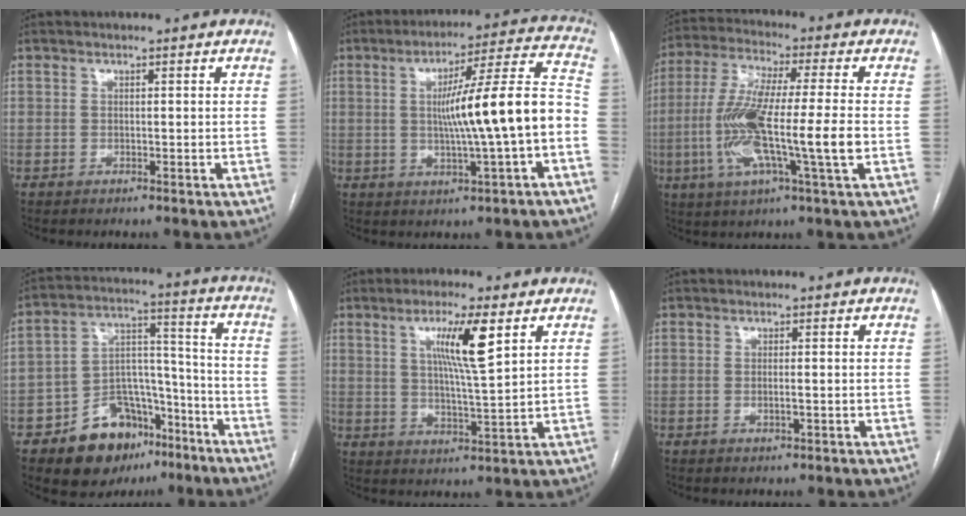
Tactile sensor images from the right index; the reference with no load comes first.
{"total": 14.6, "force": [-1.7, -0.1, 14.5], "torque": [-0.214, 0.021, -0.026]}
{"total": 15.2, "force": [-2.8, 0.4, 14.9], "torque": [-0.296, -0.008, -0.060]}
{"total": 15.1, "force": [-9.4, 9.2, 7.4], "torque": [-0.106, 0.049, -0.142]}
{"total": 8.6, "force": [3.6, 0.1, 7.8], "torque": [-0.141, -0.004, 0.063]}
{"total": 1.0, "force": [-0.3, 0.1, 1.0], "torque": [-0.021, -0.002, -0.004]}